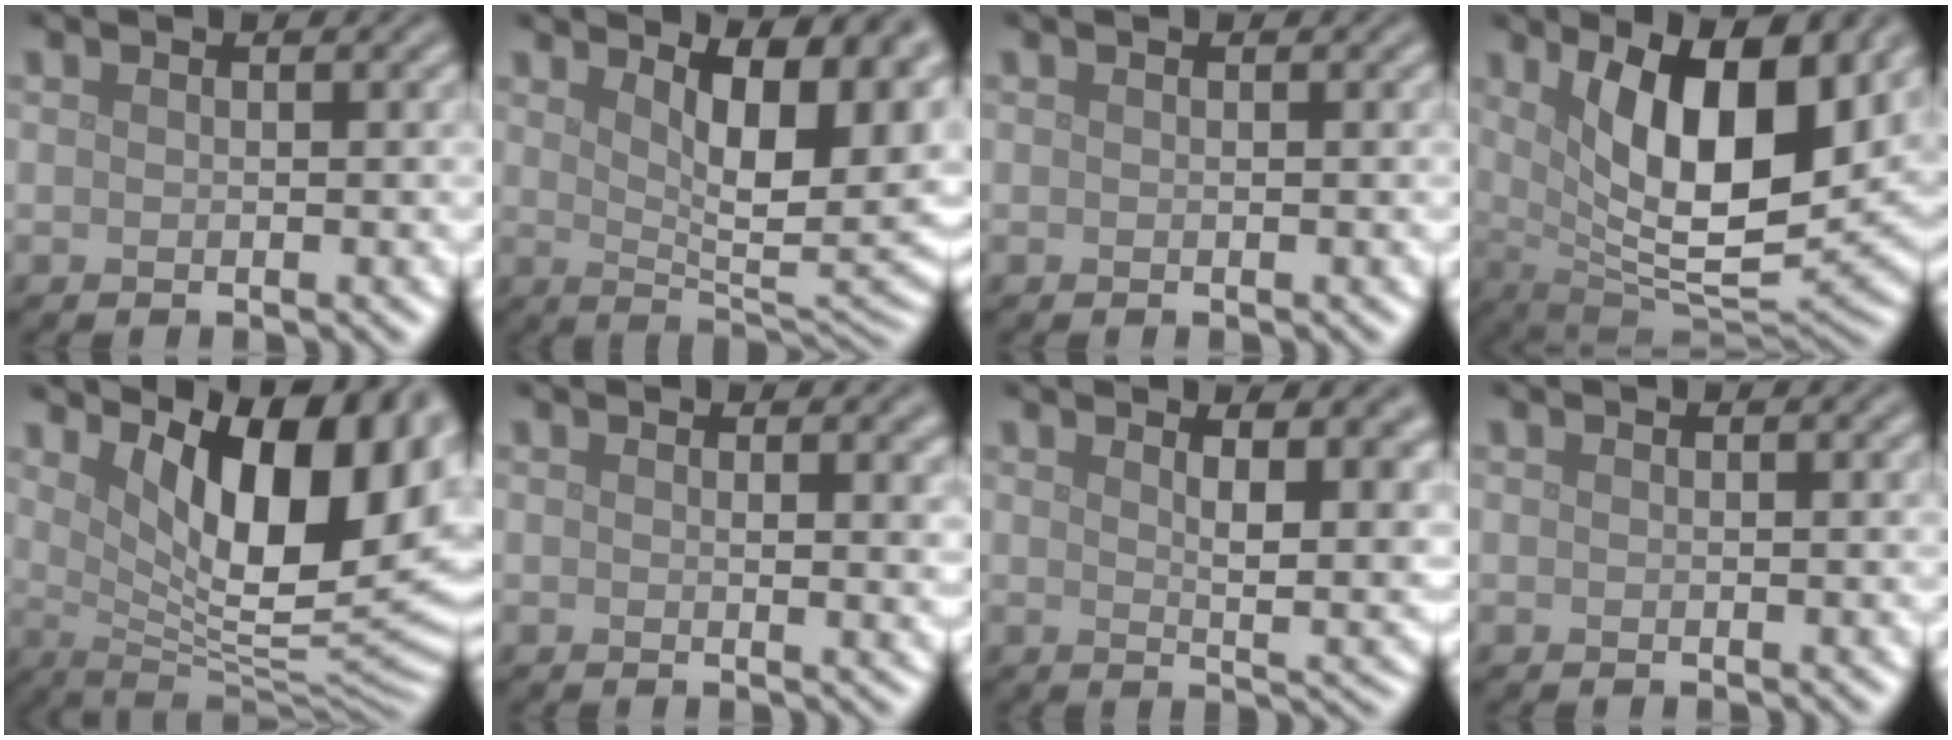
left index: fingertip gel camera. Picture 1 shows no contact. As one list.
[{"total": 9.7, "force": [3.6, 3.8, 8.1], "torque": [-0.103, 0.001, 0.053]}, {"total": 0.0}, {"total": 11.6, "force": [3.8, 4.2, 10.2], "torque": [-0.160, -0.011, 0.068]}, {"total": 13.5, "force": [4.9, 5.0, 11.5], "torque": [-0.157, -0.006, 0.082]}, {"total": 2.5, "force": [0.9, 0.9, 2.2], "torque": [-0.014, 0.001, 0.011]}, {"total": 7.3, "force": [3.1, 2.8, 6.0], "torque": [-0.059, 0.003, 0.044]}, {"total": 0.0}]